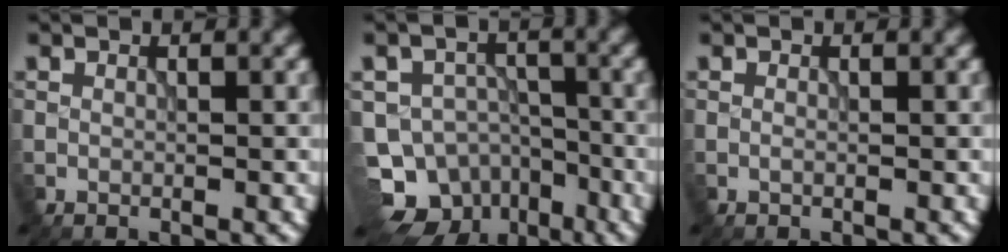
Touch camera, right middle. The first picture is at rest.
{"total": 9.4, "force": [-6.2, 6.4, 3.0], "torque": [-0.042, -0.006, -0.093]}
{"total": 0.0}